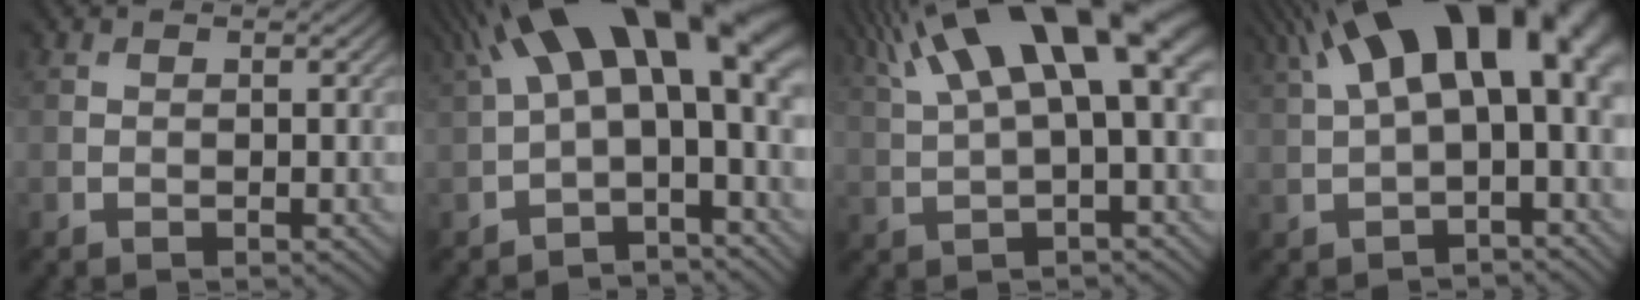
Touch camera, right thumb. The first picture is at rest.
{"total": 17.0, "force": [4.5, 7.3, 14.7], "torque": [-0.245, 0.022, 0.084]}
{"total": 14.9, "force": [6.2, 4.5, 12.7], "torque": [-0.237, 0.026, 0.115]}
{"total": 17.4, "force": [4.9, 7.7, 14.8], "torque": [-0.229, 0.044, 0.089]}